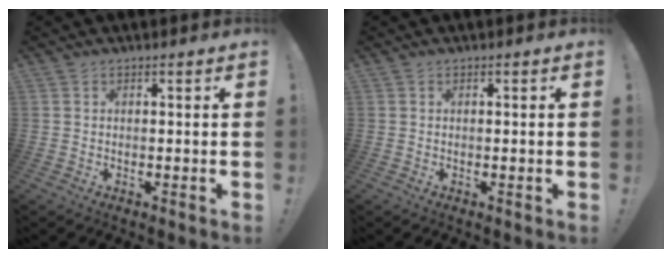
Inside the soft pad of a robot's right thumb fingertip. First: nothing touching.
{"total": 0.6, "force": [-0.1, -0.3, 0.5], "torque": [-0.004, -0.004, -0.003]}